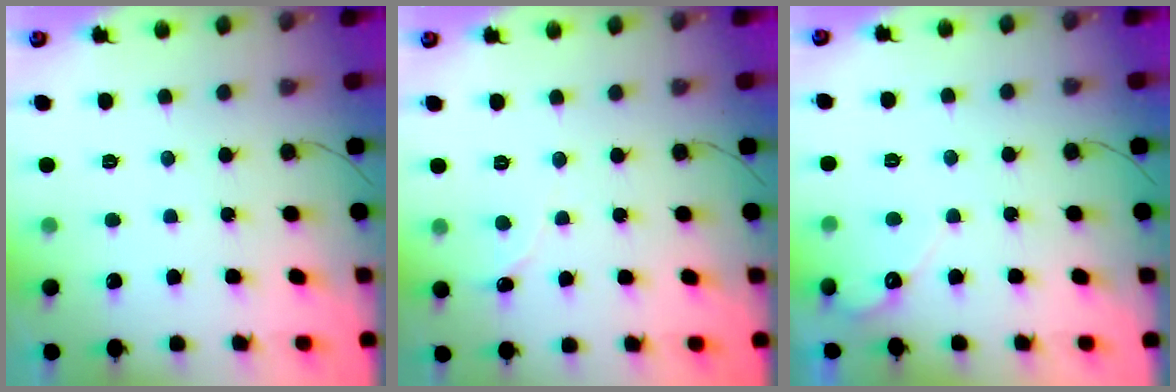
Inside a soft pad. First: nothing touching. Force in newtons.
{"total": 0.0}
{"total": 3.8, "press": 3.8, "slide": 0.3}